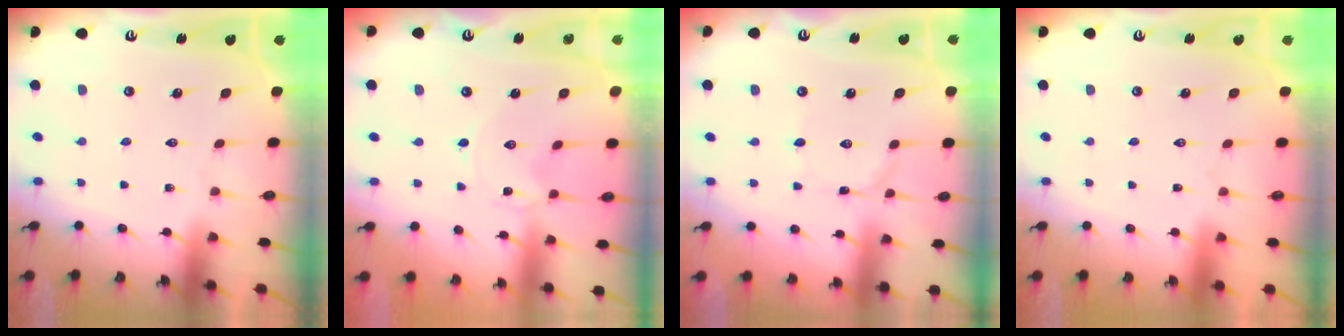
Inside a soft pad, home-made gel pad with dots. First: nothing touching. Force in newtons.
{"total": 0.0}
{"total": 0.9, "press": 0.9, "slide": 0.1}
{"total": 1.6, "press": 1.6, "slide": 0.1}